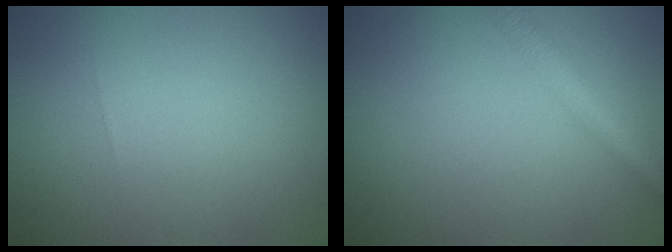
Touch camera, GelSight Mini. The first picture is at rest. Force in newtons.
{"total": 2.8, "press": 2.8, "slide": 0.1}